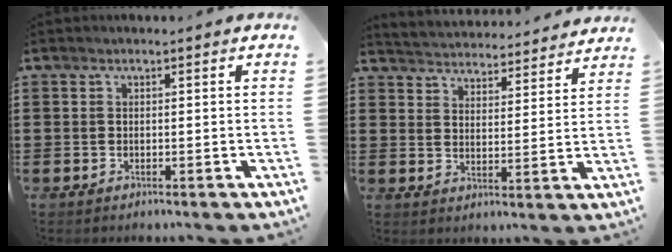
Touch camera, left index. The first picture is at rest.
{"total": 4.0, "force": [3.9, -0.4, -0.6], "torque": [-0.011, -0.033, 0.066]}